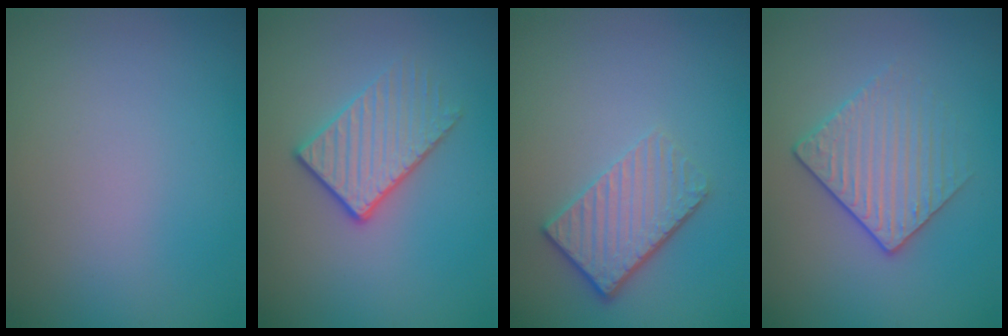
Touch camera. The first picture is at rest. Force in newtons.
{"total": 3.3, "press": 2.7, "slide": 1.8}
{"total": 3.6, "press": 2.7, "slide": 2.4}
{"total": 3.1, "press": 2.9, "slide": 1.2}